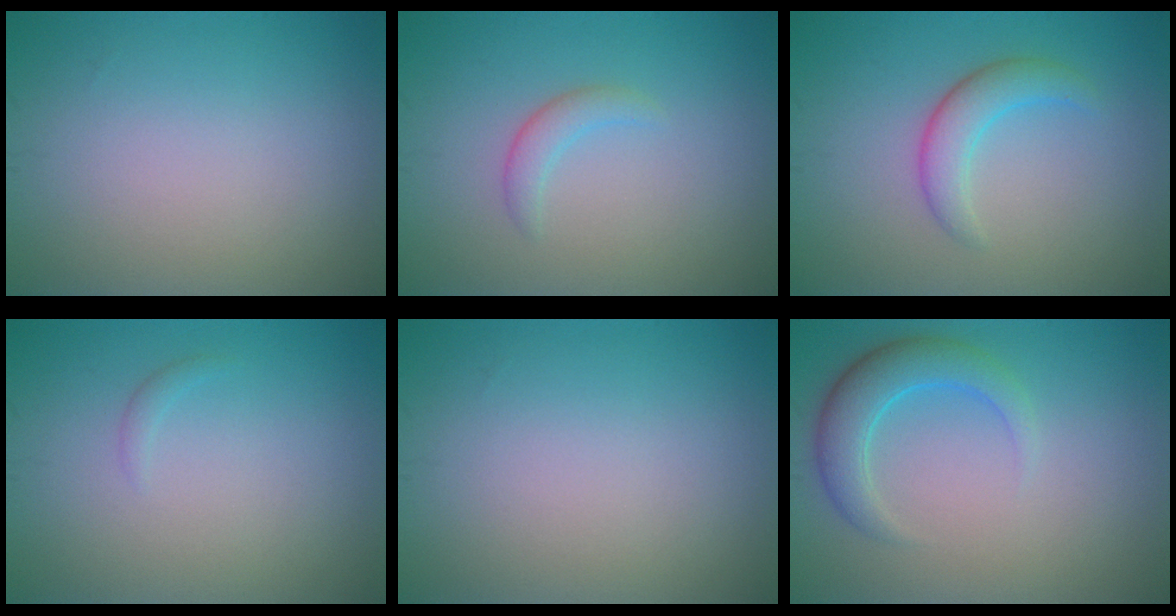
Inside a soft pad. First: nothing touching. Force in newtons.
{"total": 1.5, "press": 1.5, "slide": 0.1}
{"total": 2.9, "press": 2.9, "slide": 0.2}
{"total": 0.6, "press": 0.6, "slide": 0.0}
{"total": 0.0}
{"total": 3.9, "press": 3.8, "slide": 0.4}